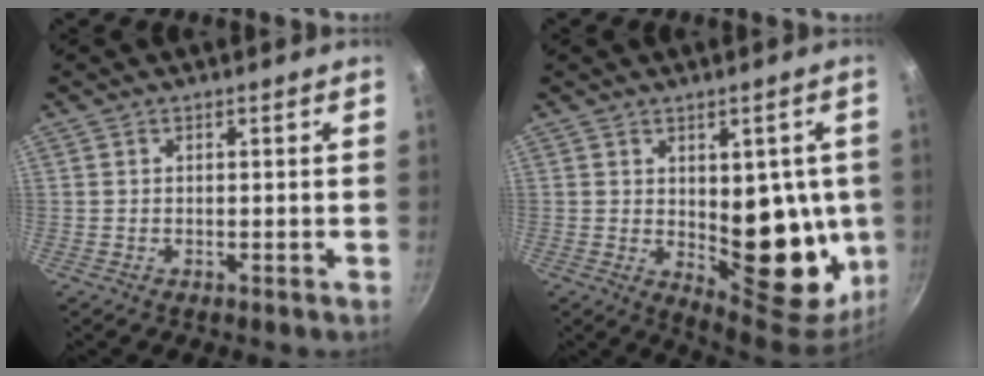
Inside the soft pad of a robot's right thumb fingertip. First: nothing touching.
{"total": 18.4, "force": [-0.2, 9.8, 15.6], "torque": [-0.128, -0.027, 0.015]}